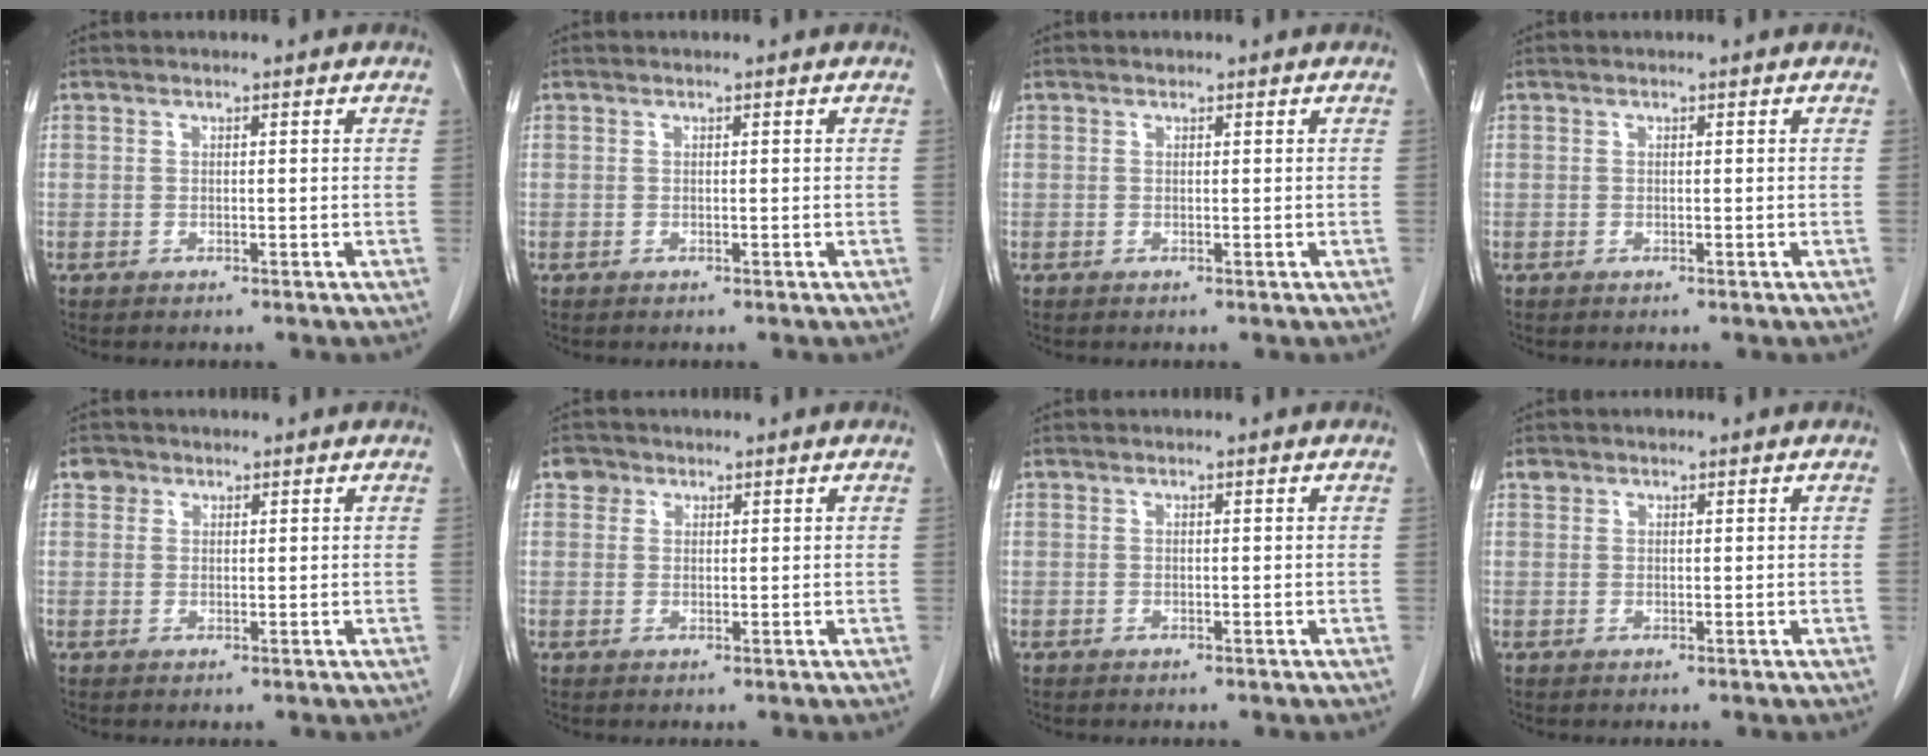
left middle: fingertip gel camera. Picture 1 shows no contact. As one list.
[{"total": 0.0}, {"total": 0.0}, {"total": 0.0}, {"total": 1.7, "force": [0.9, 1.4, 0.2], "torque": [0.007, 0.006, 0.010]}, {"total": 2.0, "force": [1.1, 1.6, 0.3], "torque": [0.004, 0.006, 0.013]}, {"total": 0.0}, {"total": 1.0, "force": [0.7, 0.7, 0.1], "torque": [0.002, 0.009, 0.010]}]